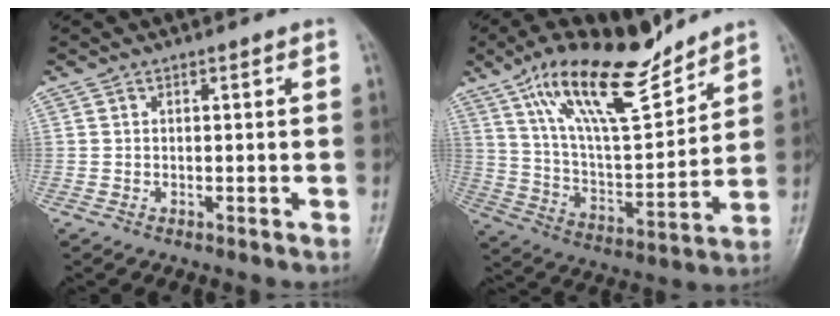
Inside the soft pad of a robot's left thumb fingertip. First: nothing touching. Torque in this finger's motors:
{"motor_torque": [0.18, 0.18, 1.45, -1.32, 0.29]}